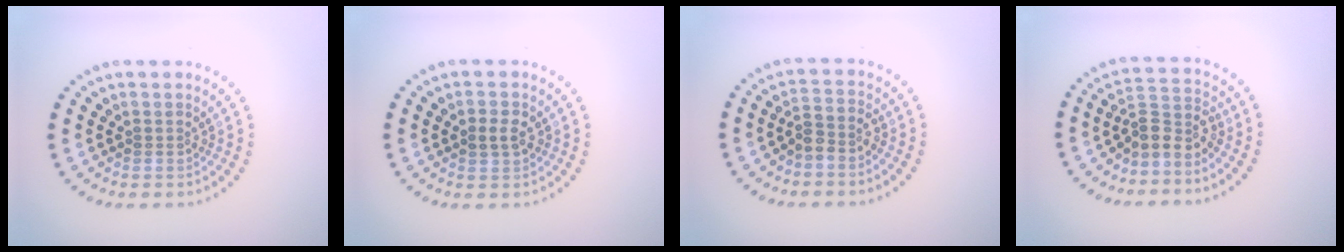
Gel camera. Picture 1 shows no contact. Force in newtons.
{"total": 1.9, "press": 1.9, "slide": 0.2}
{"total": 2.2, "press": 1.8, "slide": 1.3}
{"total": 2.9, "press": 2.2, "slide": 1.9}